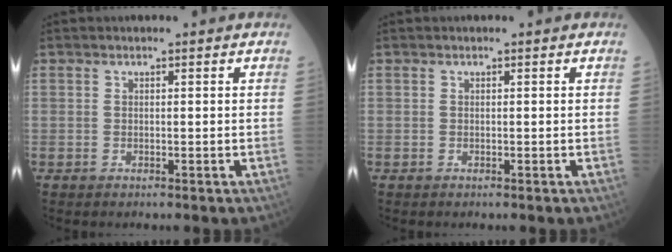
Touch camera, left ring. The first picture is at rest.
{"total": 0.0}